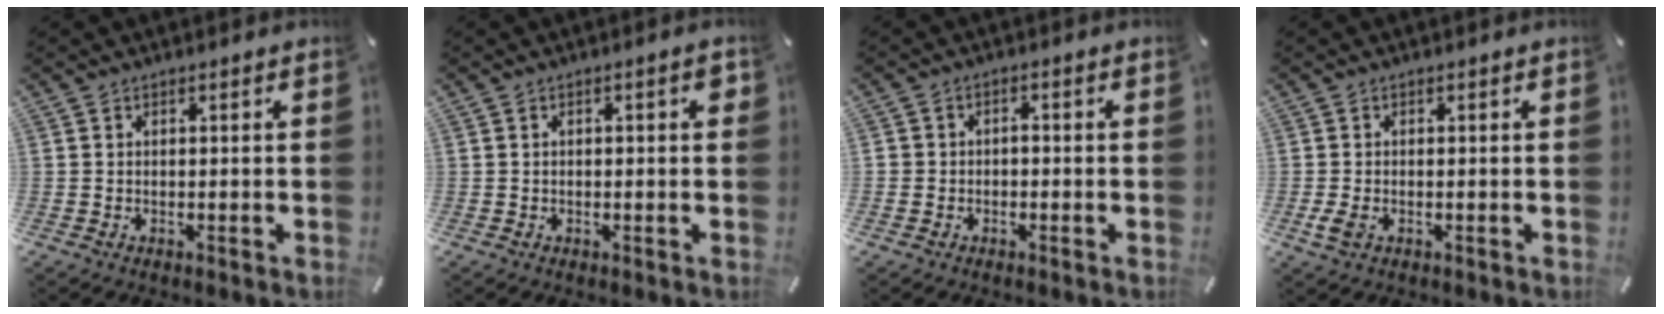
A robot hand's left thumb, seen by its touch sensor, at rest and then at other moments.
{"total": 2.4, "force": [0.3, 0.8, 2.2], "torque": [-0.033, 0.003, 0.001]}
{"total": 1.8, "force": [-0.8, 1.4, 0.7], "torque": [-0.013, 0.008, -0.018]}
{"total": 2.4, "force": [-0.4, 1.8, 1.5], "torque": [-0.031, -0.005, -0.010]}